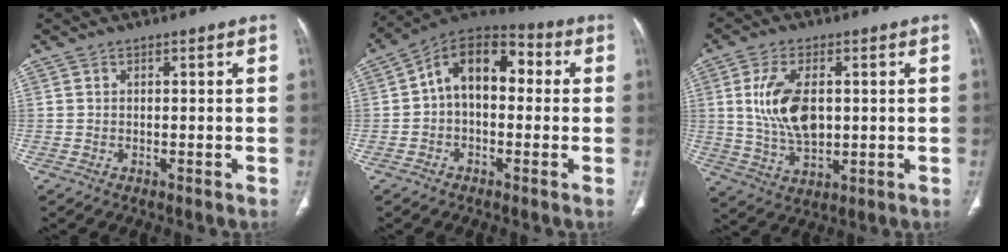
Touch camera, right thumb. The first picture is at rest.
{"total": 12.8, "force": [1.0, 8.0, 9.9], "torque": [-0.126, 0.041, 0.001]}
{"total": 11.5, "force": [1.5, 6.4, 9.5], "torque": [-0.180, -0.008, 0.037]}